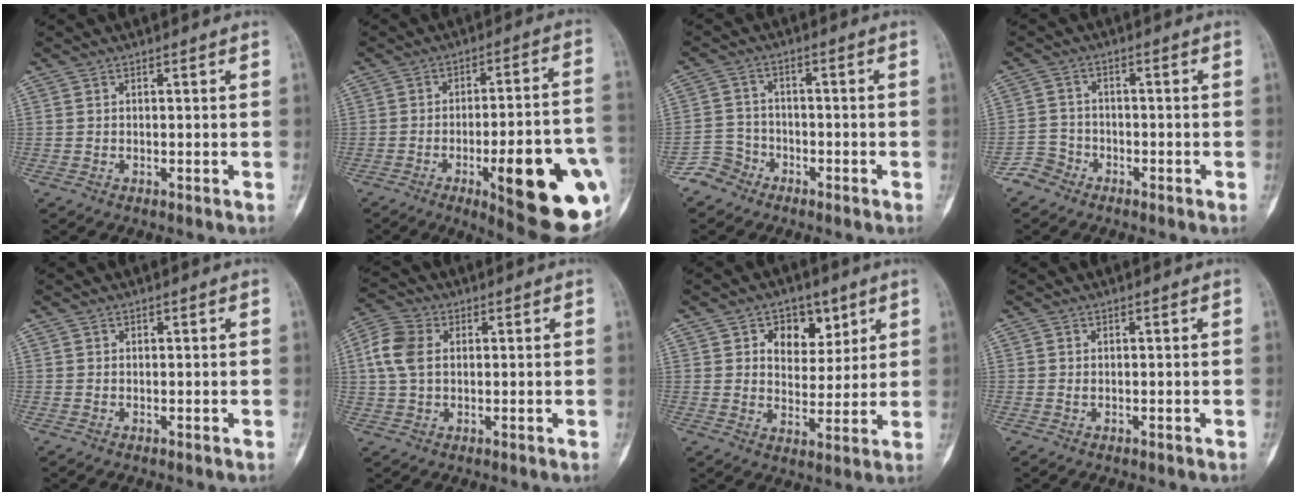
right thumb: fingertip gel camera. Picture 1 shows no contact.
{"total": 22.2, "force": [-7.3, 5.6, 20.2], "torque": [-0.218, 0.014, -0.083]}
{"total": 4.5, "force": [-3.3, 3.0, -0.4], "torque": [0.027, 0.026, -0.073]}
{"total": 3.6, "force": [-2.6, 2.4, -0.2], "torque": [0.014, 0.018, -0.059]}
{"total": 0.0}
{"total": 7.7, "force": [1.4, 5.3, 5.4], "torque": [-0.120, 0.014, 0.025]}
{"total": 8.4, "force": [4.0, 6.1, 4.3], "torque": [-0.026, -0.017, 0.060]}
{"total": 0.0}